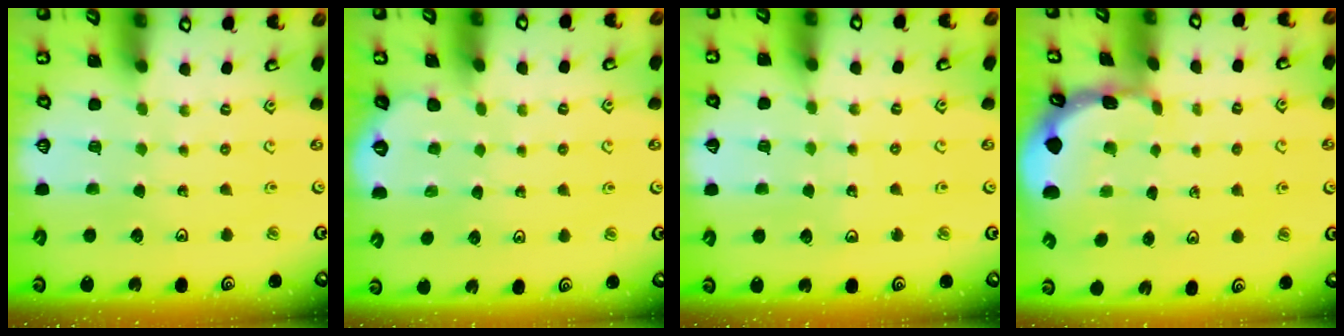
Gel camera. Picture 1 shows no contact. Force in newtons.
{"total": 0.0}
{"total": 6.0, "press": 5.8, "slide": 1.7}
{"total": 1.0, "press": 1.0, "slide": 0.0}